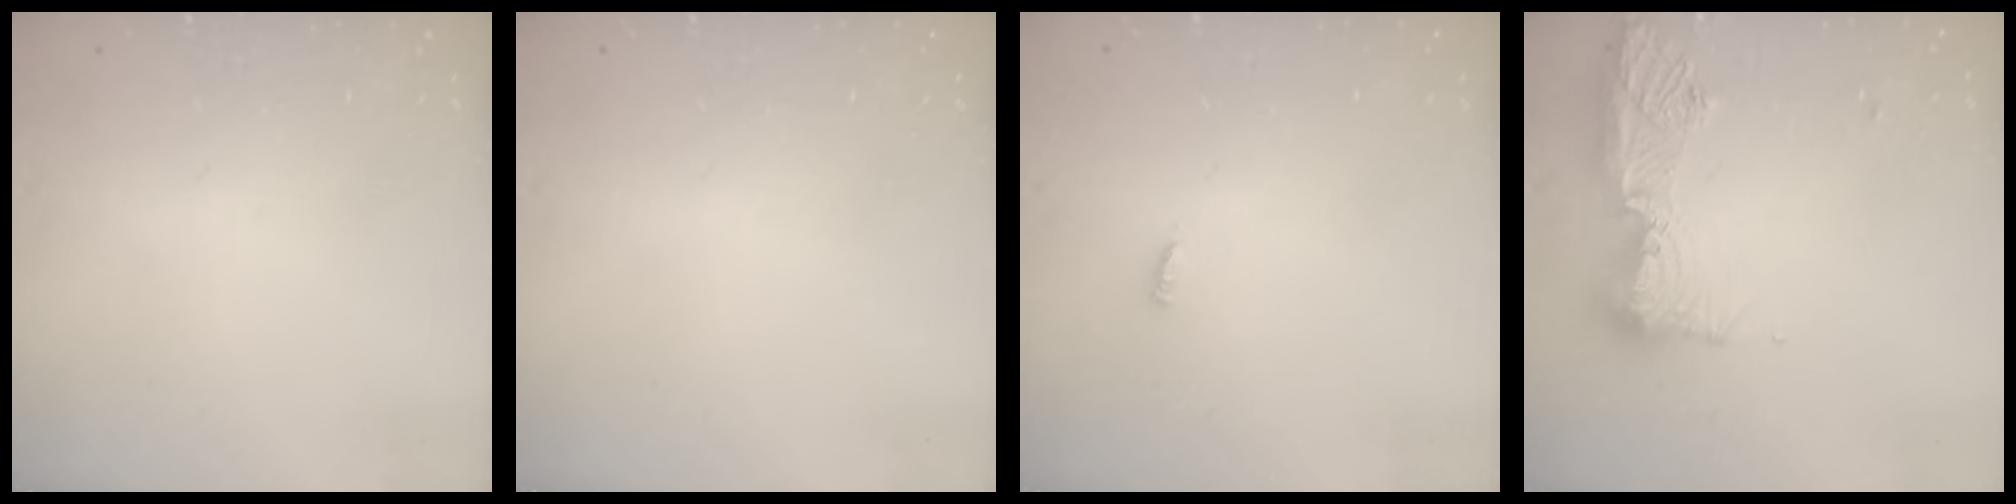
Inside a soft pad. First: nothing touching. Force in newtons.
{"total": 0.0}
{"total": 3.0, "press": 3.0, "slide": 0.0}
{"total": 17.6, "press": 16.5, "slide": 6.2}